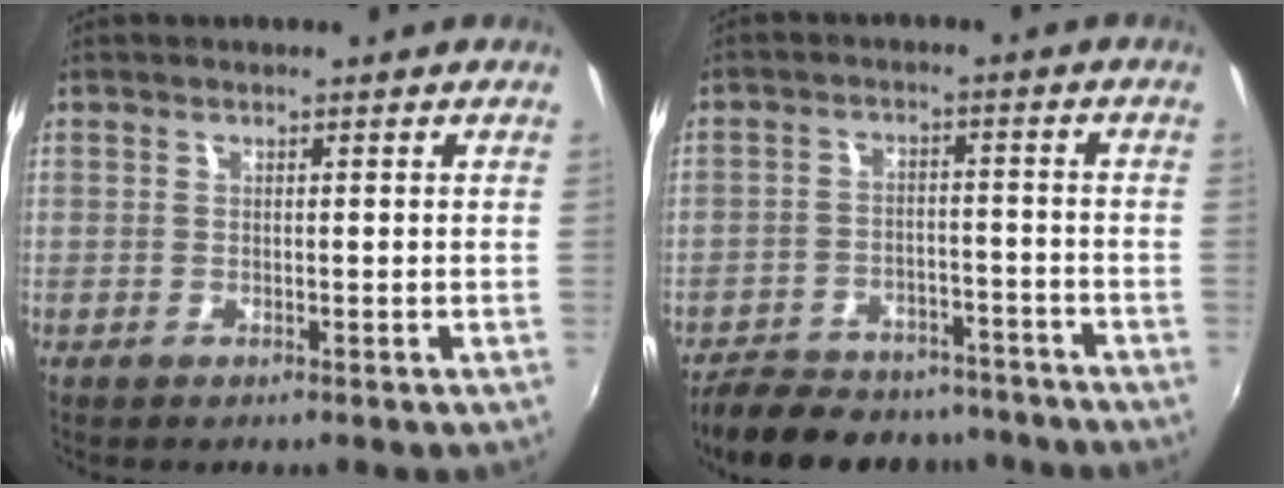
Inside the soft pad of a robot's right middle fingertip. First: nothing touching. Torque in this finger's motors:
{"motor_torque": [0.98, -1.16, 0.09, 0.06]}